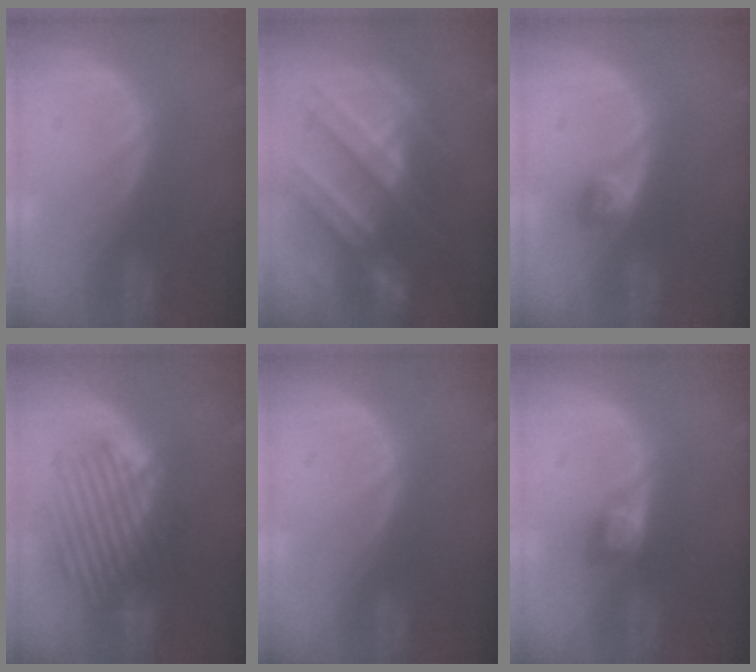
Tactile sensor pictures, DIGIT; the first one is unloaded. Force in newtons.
{"total": 10.5, "press": 9.6, "slide": 4.3}
{"total": 2.6, "press": 2.3, "slide": 1.1}
{"total": 8.8, "press": 8.4, "slide": 2.7}
{"total": 0.0}
{"total": 2.6, "press": 2.5, "slide": 0.7}